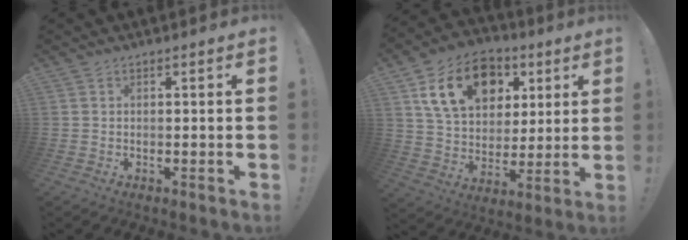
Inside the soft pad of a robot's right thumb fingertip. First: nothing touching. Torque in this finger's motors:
{"motor_torque": [2.42, 2.59, 0.06, 0.13, 0.36]}